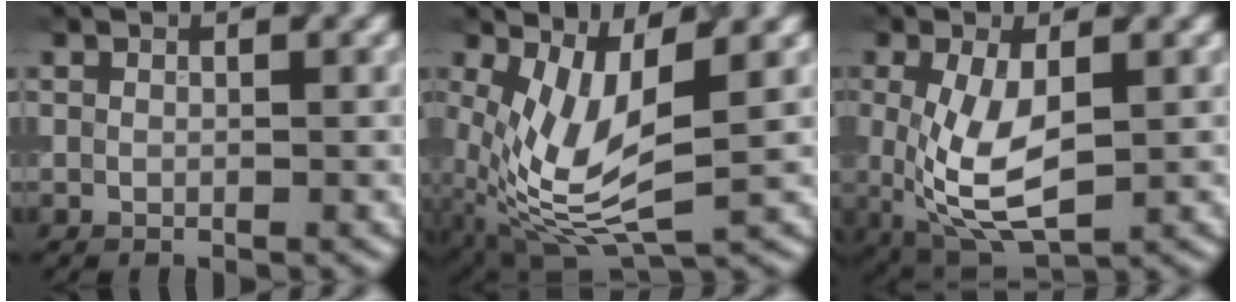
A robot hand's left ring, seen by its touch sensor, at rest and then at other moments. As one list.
[{"total": 8.0, "force": [0.1, 3.4, 7.2], "torque": [-0.171, -0.010, 0.004]}, {"total": 7.0, "force": [-0.2, 3.2, 6.2], "torque": [-0.148, -0.009, 0.000]}]